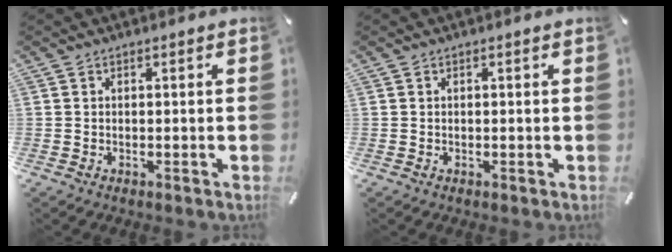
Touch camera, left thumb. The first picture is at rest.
{"total": 0.0}